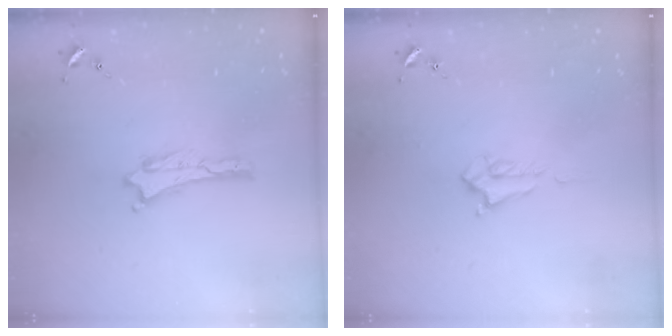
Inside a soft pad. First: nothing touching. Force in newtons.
{"total": 1.7, "press": 1.7, "slide": 0.3}